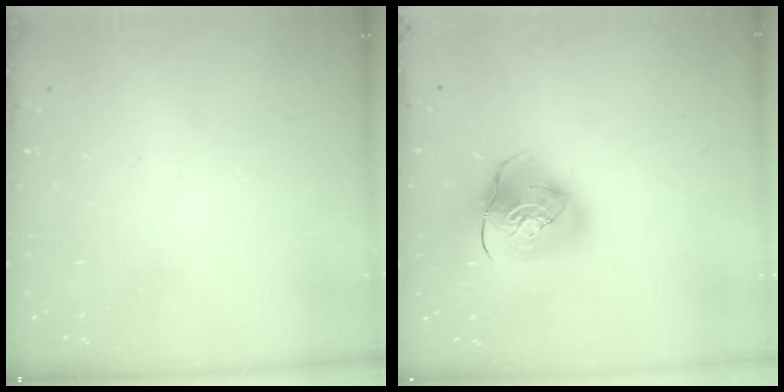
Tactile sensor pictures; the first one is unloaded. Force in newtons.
{"total": 12.1, "press": 11.9, "slide": 1.9}